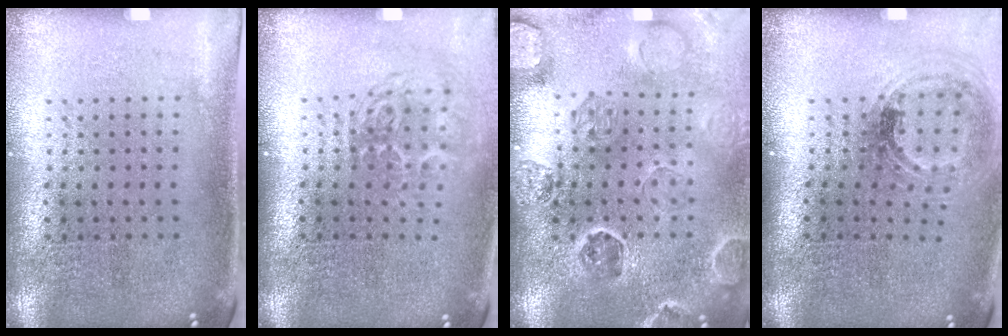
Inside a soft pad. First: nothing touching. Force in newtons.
{"total": 1.7, "press": 1.1, "slide": 1.3}
{"total": 2.6, "press": 2.6, "slide": 0.3}
{"total": 1.1, "press": 1.1, "slide": 0.3}